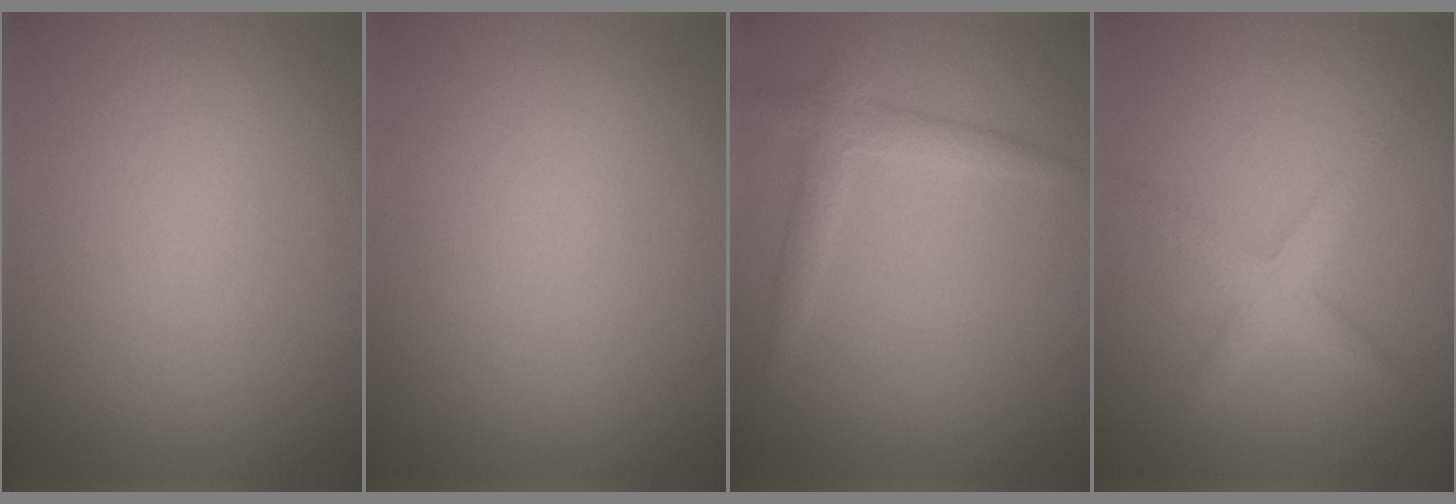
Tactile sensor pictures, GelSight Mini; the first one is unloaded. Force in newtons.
{"total": 0.0}
{"total": 2.3, "press": 2.3, "slide": 0.1}
{"total": 2.6, "press": 2.6, "slide": 0.1}